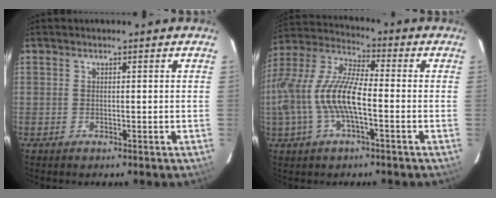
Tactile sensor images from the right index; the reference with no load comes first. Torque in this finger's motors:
{"motor_torque": [0.73, -0.22, 0.93, 0.21]}